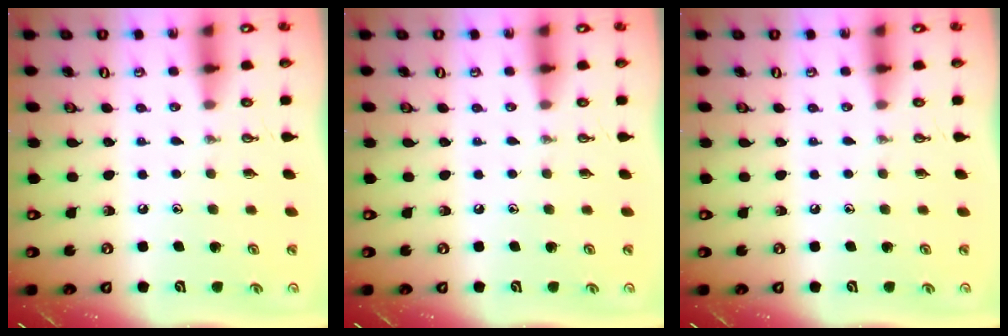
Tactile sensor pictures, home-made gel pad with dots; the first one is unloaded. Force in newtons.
{"total": 0.0}
{"total": 0.0}